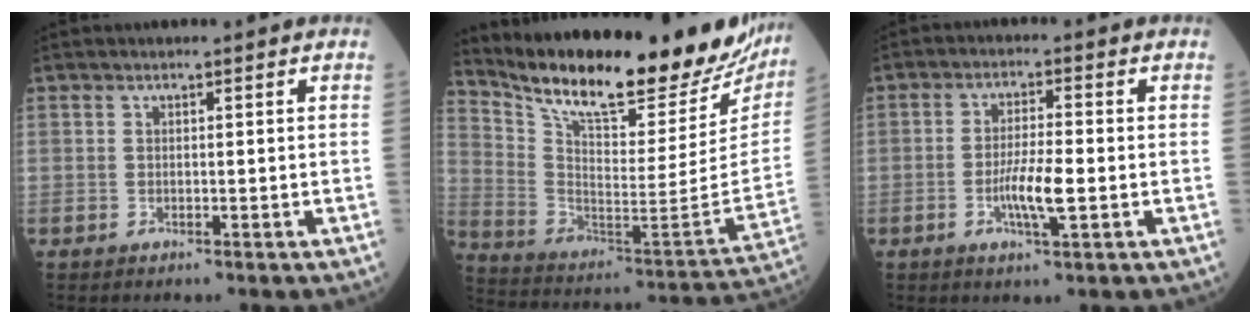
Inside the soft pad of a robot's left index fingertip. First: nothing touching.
{"total": 30.1, "force": [25.7, 6.4, 14.3], "torque": [-0.251, -0.070, 0.365]}
{"total": 5.5, "force": [-1.4, 0.5, 5.3], "torque": [-0.105, -0.007, -0.026]}